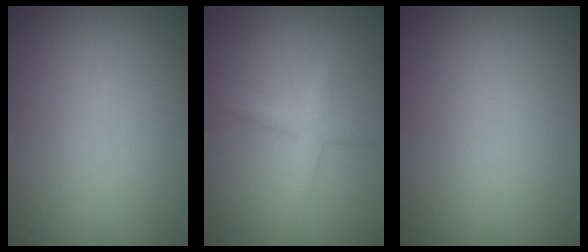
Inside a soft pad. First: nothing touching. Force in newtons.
{"total": 1.5, "press": 1.5, "slide": 0.1}
{"total": 0.0}